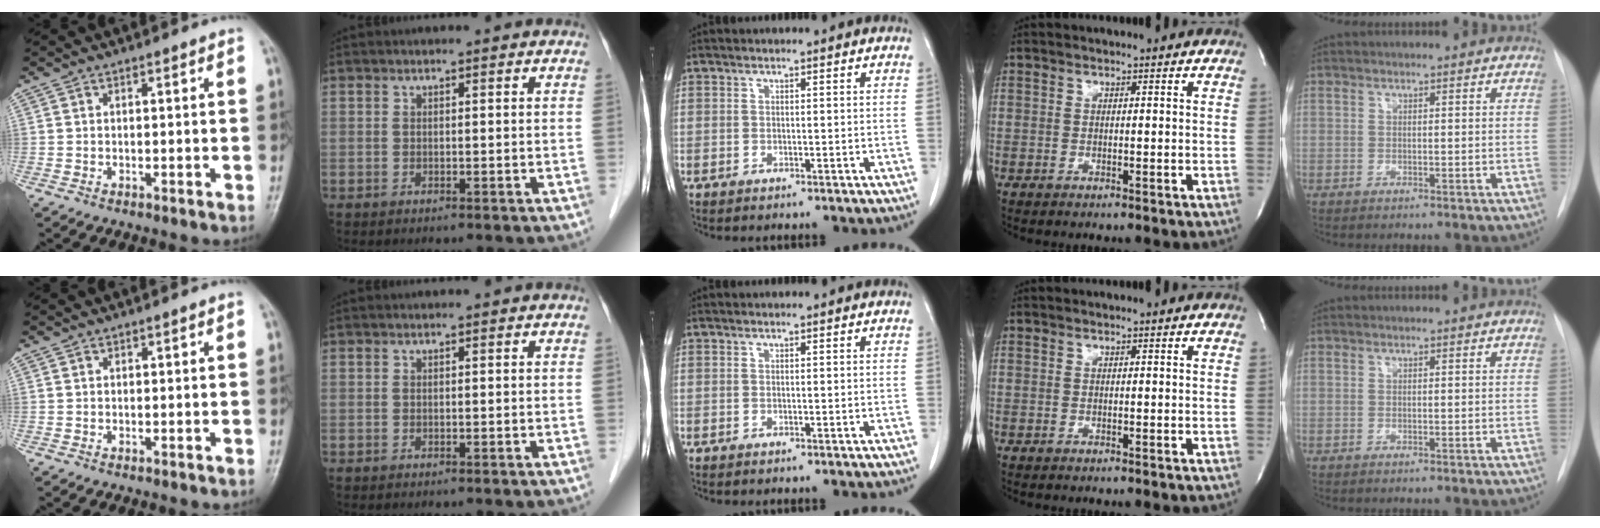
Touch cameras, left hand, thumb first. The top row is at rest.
{}